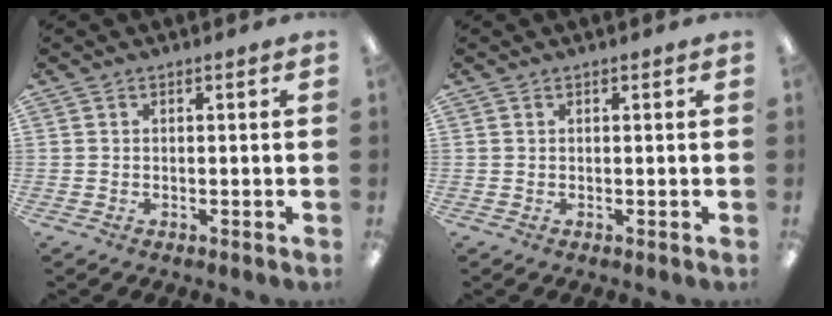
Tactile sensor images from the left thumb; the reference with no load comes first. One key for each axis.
{"total": 0.0}